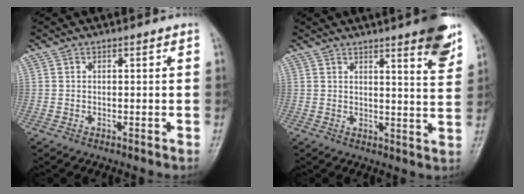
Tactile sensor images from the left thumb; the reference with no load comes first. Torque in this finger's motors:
{"motor_torque": [1.59, 0.77, 1.03, -0.96, 0.02]}